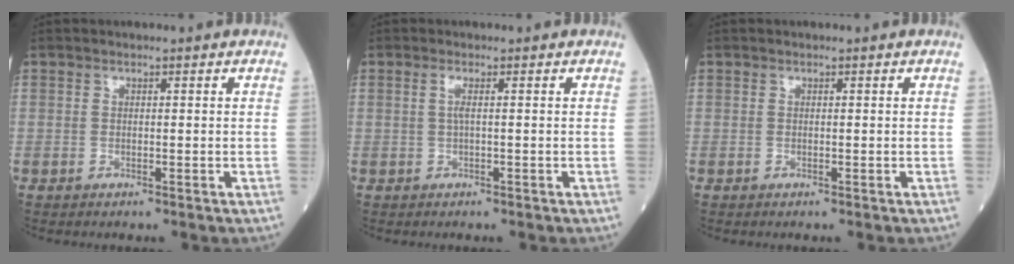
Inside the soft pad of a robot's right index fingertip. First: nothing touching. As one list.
[{"total": 1.1, "force": [0.0, -0.2, 1.0], "torque": [-0.026, 0.000, -0.002]}, {"total": 0.0}]